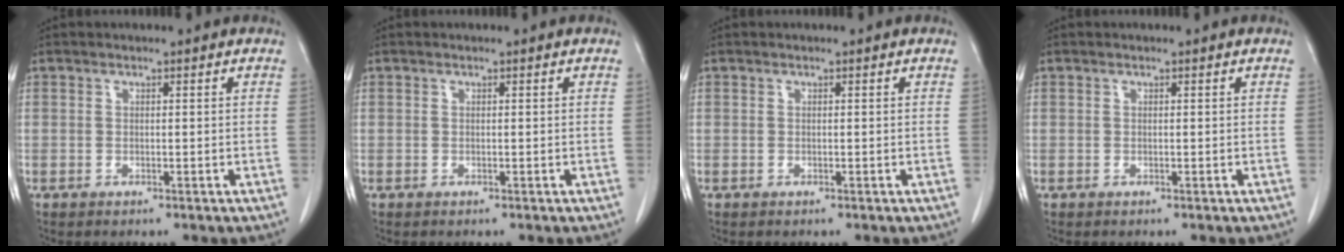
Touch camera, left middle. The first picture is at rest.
{"total": 0.0}
{"total": 0.0}
{"total": 0.0}